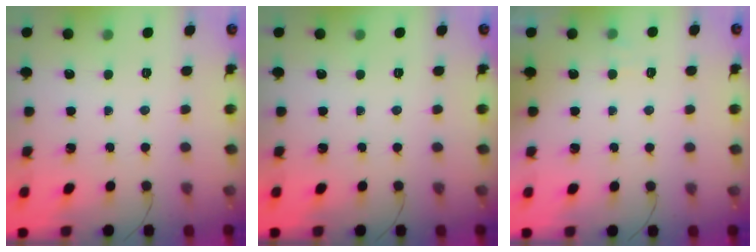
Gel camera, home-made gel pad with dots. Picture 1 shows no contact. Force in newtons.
{"total": 0.0}
{"total": 2.2, "press": 1.8, "slide": 1.3}